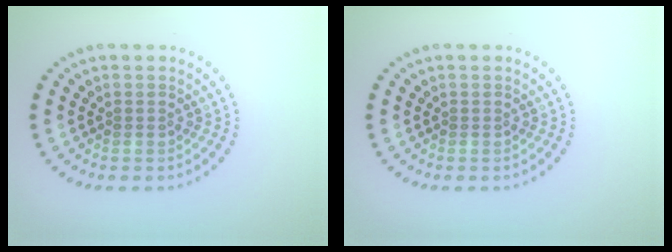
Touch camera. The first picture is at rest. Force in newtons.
{"total": 0.0}